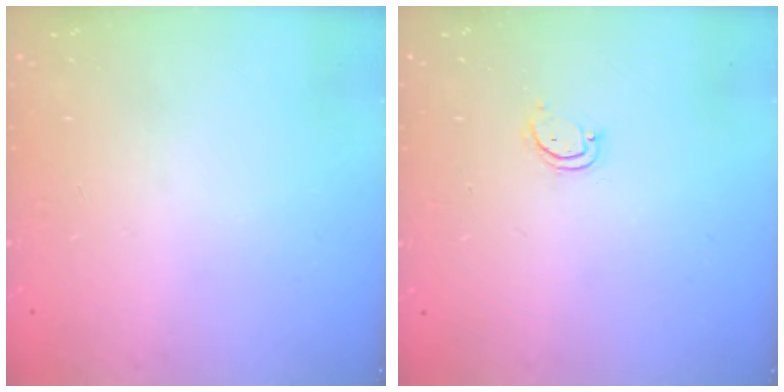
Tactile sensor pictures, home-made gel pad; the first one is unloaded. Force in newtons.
{"total": 2.7, "press": 2.6, "slide": 0.3}